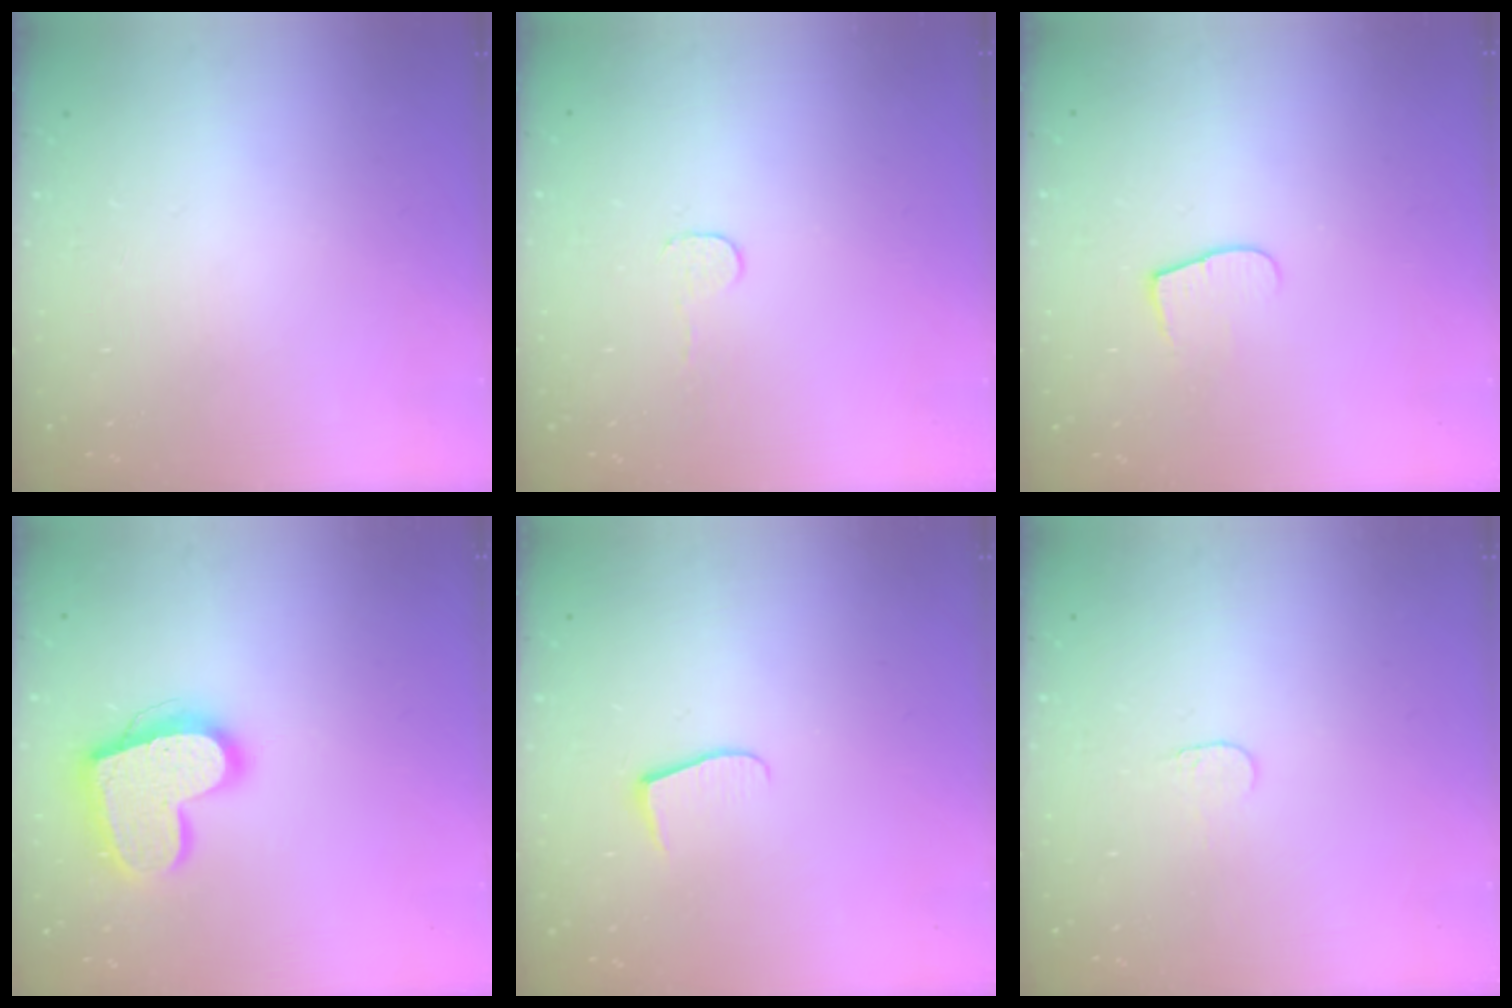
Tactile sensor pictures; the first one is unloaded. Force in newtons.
{"total": 3.0, "press": 3.0, "slide": 0.3}
{"total": 5.7, "press": 5.7, "slide": 0.5}
{"total": 17.7, "press": 17.6, "slide": 1.5}
{"total": 7.0, "press": 6.9, "slide": 0.5}
{"total": 3.6, "press": 3.6, "slide": 0.3}